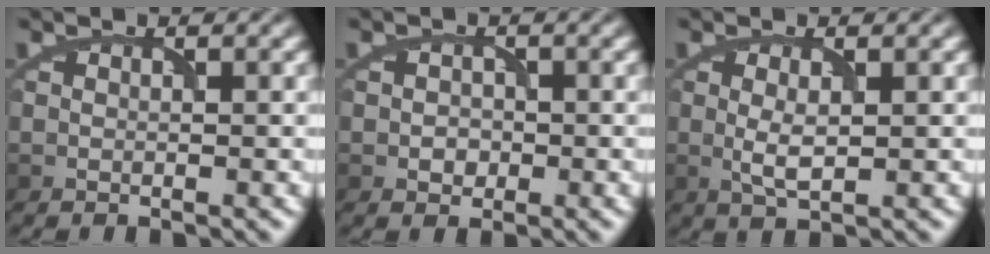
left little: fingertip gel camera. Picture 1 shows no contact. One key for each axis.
{"total": 1.4, "fx": -0.3, "fy": 1.2, "fz": 0.6, "tx": -0.008, "ty": -0.001, "tz": -0.008}
{"total": 2.1, "fx": 0.1, "fy": 0.7, "fz": 2.0, "tx": -0.045, "ty": -0.002, "tz": 0.003}